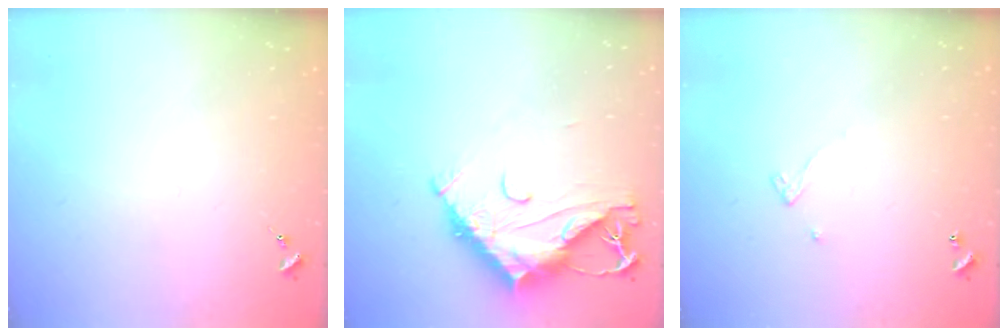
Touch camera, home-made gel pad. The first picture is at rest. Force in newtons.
{"total": 15.1, "press": 15.1, "slide": 1.2}
{"total": 2.4, "press": 2.4, "slide": 0.2}